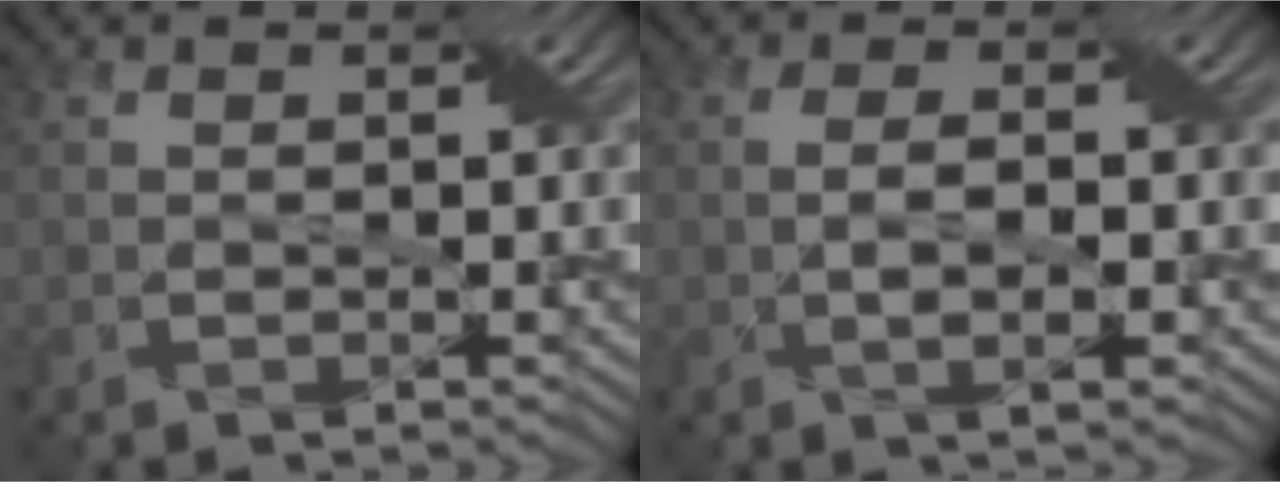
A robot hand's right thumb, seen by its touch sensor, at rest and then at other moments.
{"total": 3.0, "force": [-0.5, 0.7, 2.8], "torque": [-0.061, 0.002, -0.008]}